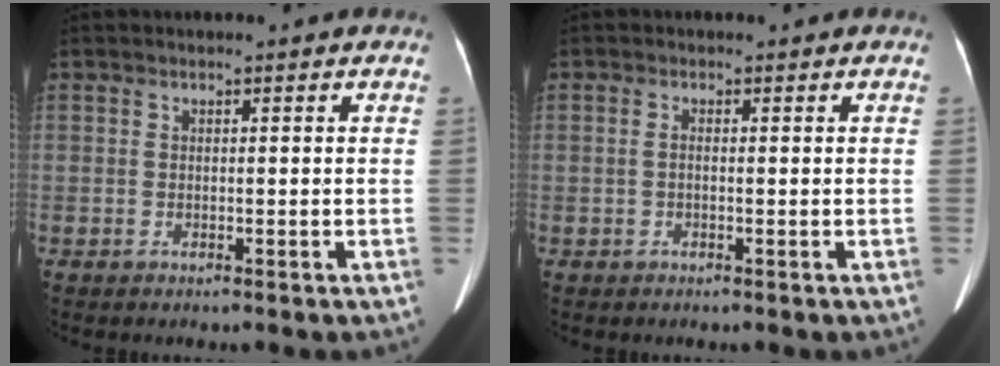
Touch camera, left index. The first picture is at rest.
{"total": 0.6, "force": [-0.2, 0.2, 0.6], "torque": [-0.013, 0.005, -0.004]}